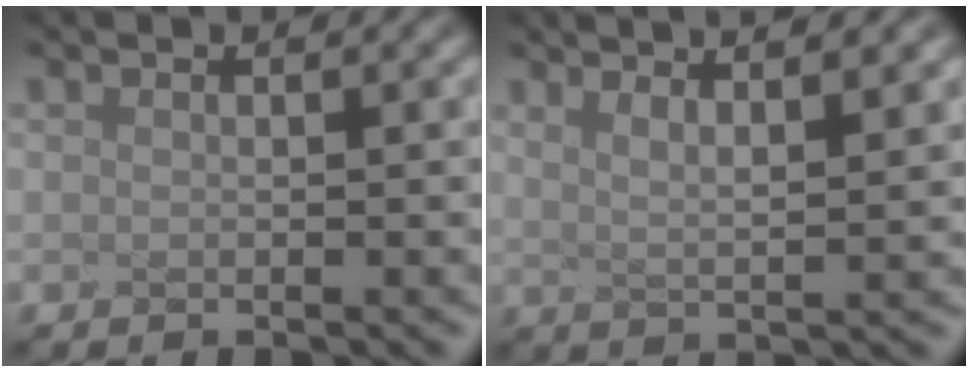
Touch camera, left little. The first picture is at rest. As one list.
[{"total": 3.9, "force": [2.6, 0.0, 2.9], "torque": [-0.071, 0.019, 0.051]}]